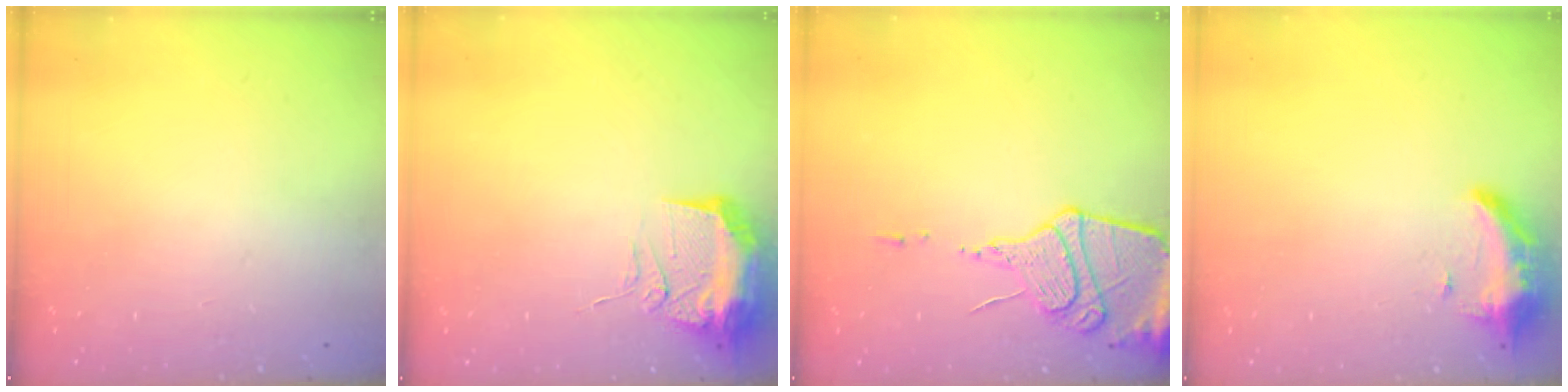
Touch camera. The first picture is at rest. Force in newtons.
{"total": 13.6, "press": 12.0, "slide": 6.4}
{"total": 13.9, "press": 13.8, "slide": 1.3}
{"total": 15.2, "press": 10.5, "slide": 11.0}